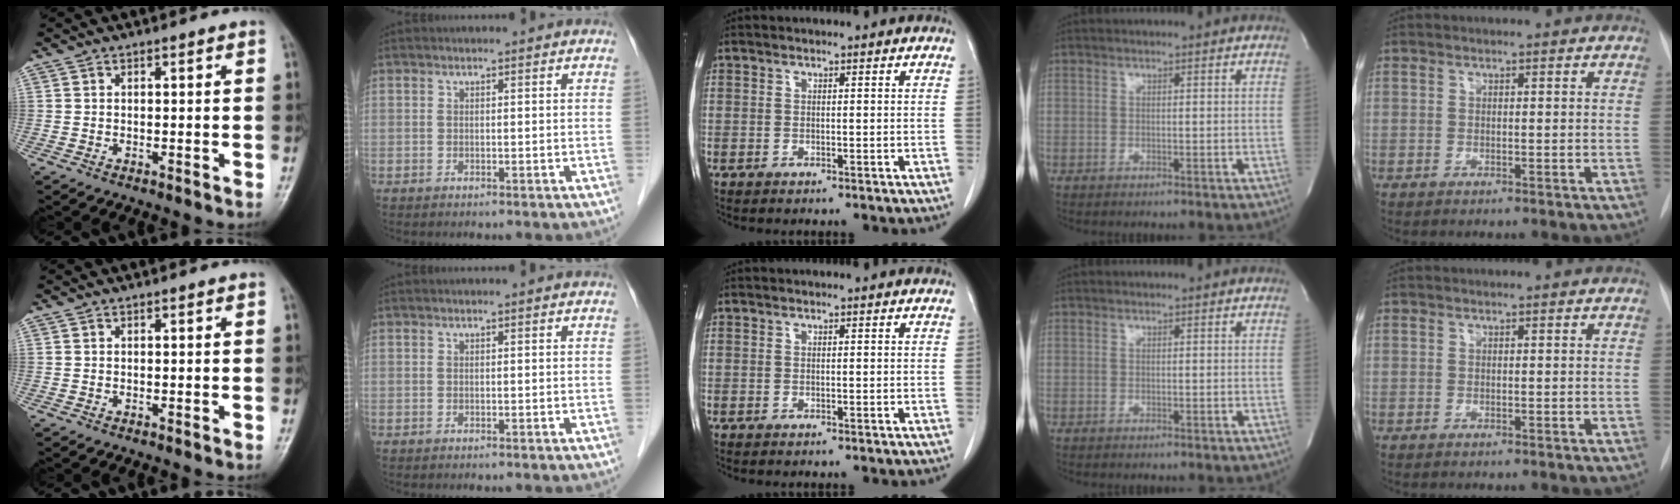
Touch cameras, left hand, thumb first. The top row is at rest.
{}